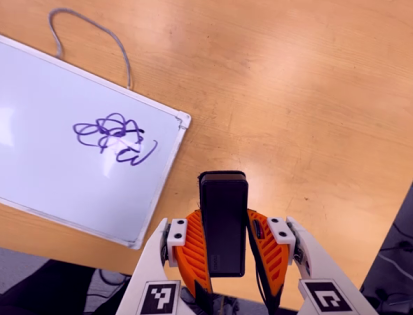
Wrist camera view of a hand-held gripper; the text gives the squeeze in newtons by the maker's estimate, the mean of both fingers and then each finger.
{"total": 4.7, "left": 3.4, "right": 6.0}